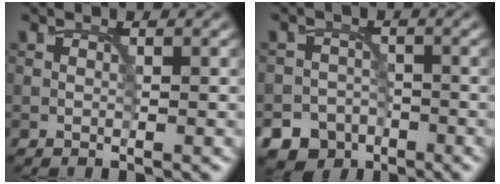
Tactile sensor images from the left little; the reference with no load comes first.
{"total": 6.1, "force": [-4.3, 4.3, 0.7], "torque": [0.015, -0.010, -0.070]}